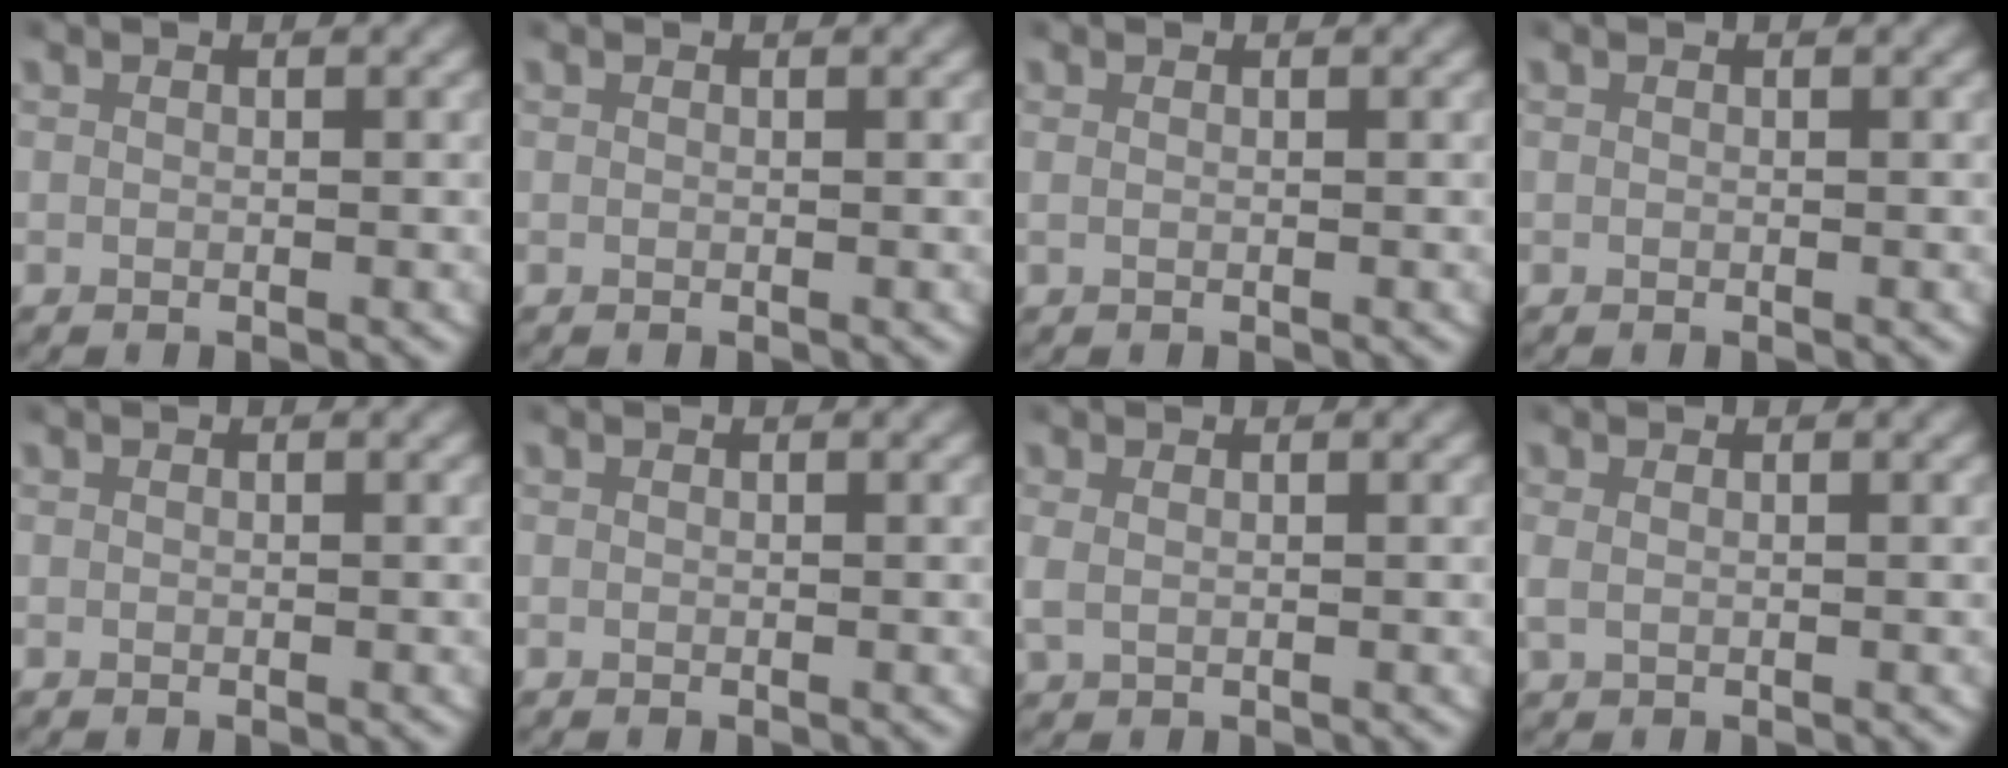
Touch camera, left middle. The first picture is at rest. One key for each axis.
{"total": 0.0}
{"total": 0.5, "fx": 0.2, "fy": 0.0, "fz": 0.5, "tx": -0.010, "ty": 0.000, "tz": 0.003}
{"total": 0.0}
{"total": 0.0}
{"total": 0.0}
{"total": 1.6, "fx": 0.3, "fy": 1.2, "fz": 1.1, "tx": -0.038, "ty": -0.004, "tz": 0.012}
{"total": 1.3, "fx": 0.2, "fy": 0.9, "fz": 0.9, "tx": -0.031, "ty": -0.004, "tz": 0.008}